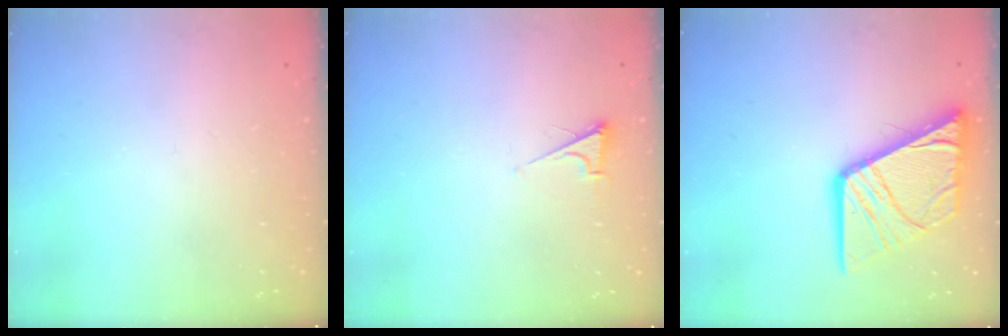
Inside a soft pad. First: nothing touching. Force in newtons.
{"total": 3.5, "press": 3.5, "slide": 0.3}
{"total": 19.4, "press": 19.3, "slide": 2.2}